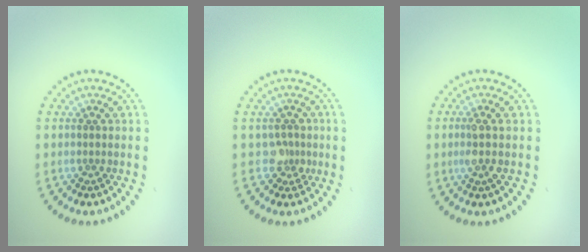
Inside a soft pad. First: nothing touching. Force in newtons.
{"total": 1.8, "press": 1.4, "slide": 1.2}
{"total": 1.8, "press": 1.6, "slide": 0.9}